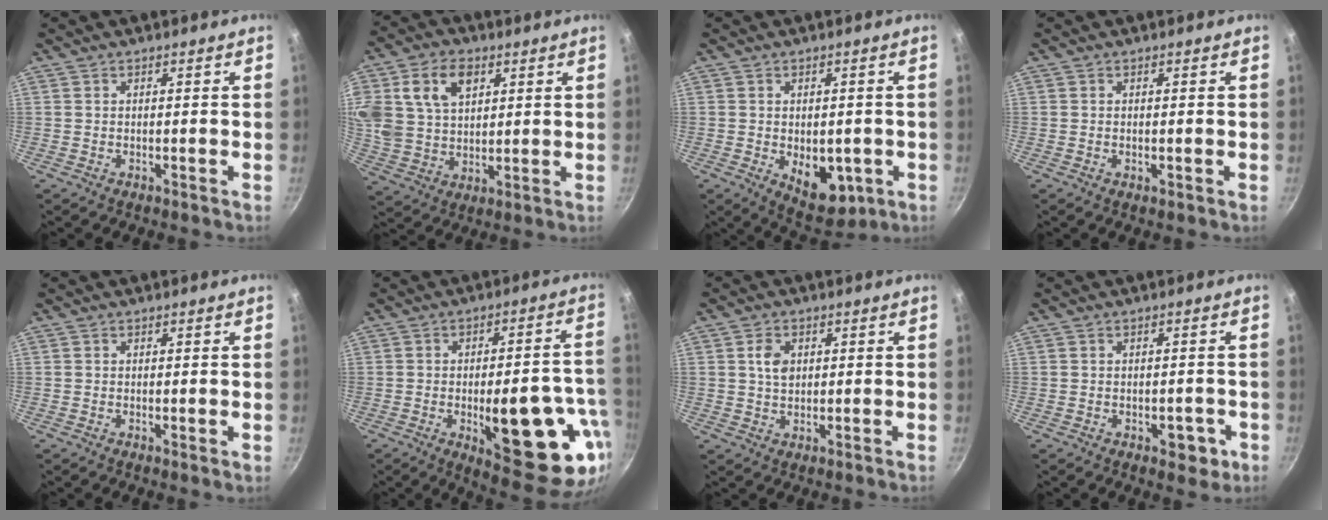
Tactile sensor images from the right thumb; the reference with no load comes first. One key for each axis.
{"total": 16.7, "fx": 5.9, "fy": 11.8, "fz": 10.2, "tx": -0.201, "ty": 0.006, "tz": 0.112}
{"total": 9.6, "fx": -2.1, "fy": 5.9, "fz": 7.2, "tx": -0.063, "ty": -0.009, "tz": -0.015}
{"total": 0.7, "fx": -0.1, "fy": 0.3, "fz": 0.6, "tx": -0.010, "ty": 0.000, "tz": -0.002}
{"total": 0.6, "fx": 0.1, "fy": 0.2, "fz": 0.6, "tx": -0.008, "ty": -0.006, "tz": -0.002}
{"total": 22.5, "fx": -6.4, "fy": 8.4, "fz": 19.9, "tx": -0.212, "ty": 0.015, "tz": -0.074}
{"total": 4.1, "fx": 1.0, "fy": 3.0, "fz": 2.6, "tx": -0.034, "ty": -0.002, "tz": 0.017}
{"total": 4.4, "fx": -1.6, "fy": 2.8, "fz": 3.0, "tx": -0.012, "ty": 0.013, "tz": -0.013}